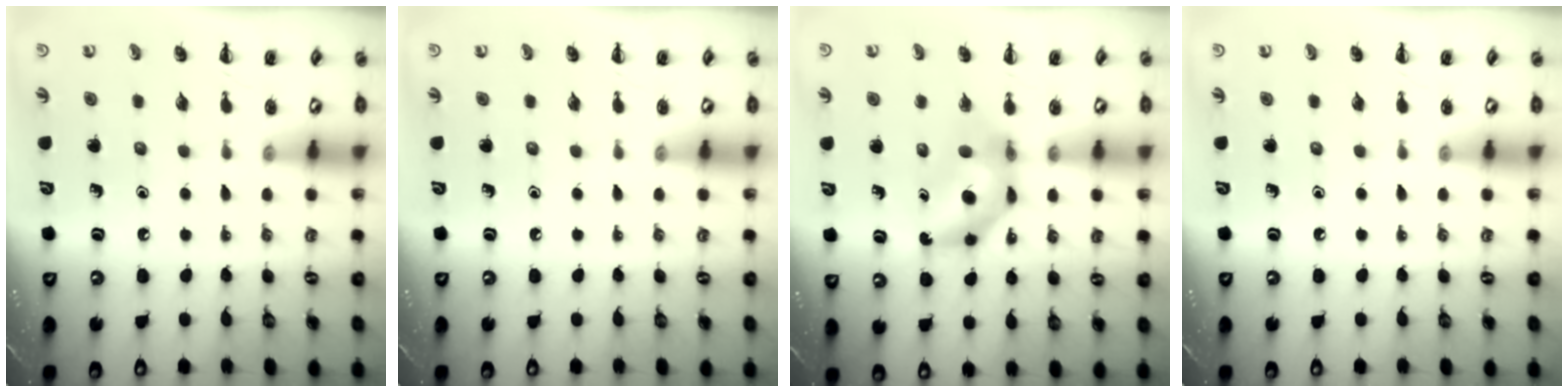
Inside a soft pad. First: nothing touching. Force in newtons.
{"total": 0.0}
{"total": 7.0, "press": 6.8, "slide": 1.4}
{"total": 0.0}